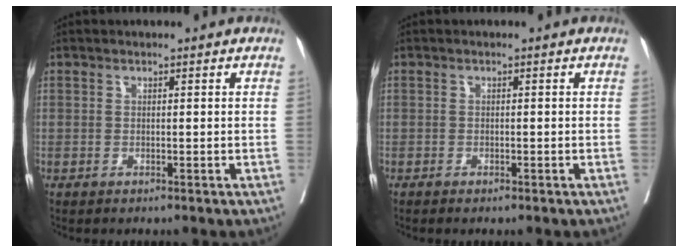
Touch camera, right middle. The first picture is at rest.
{"total": 1.3, "force": [-1.1, 0.4, 0.7], "torque": [-0.013, -0.003, -0.012]}